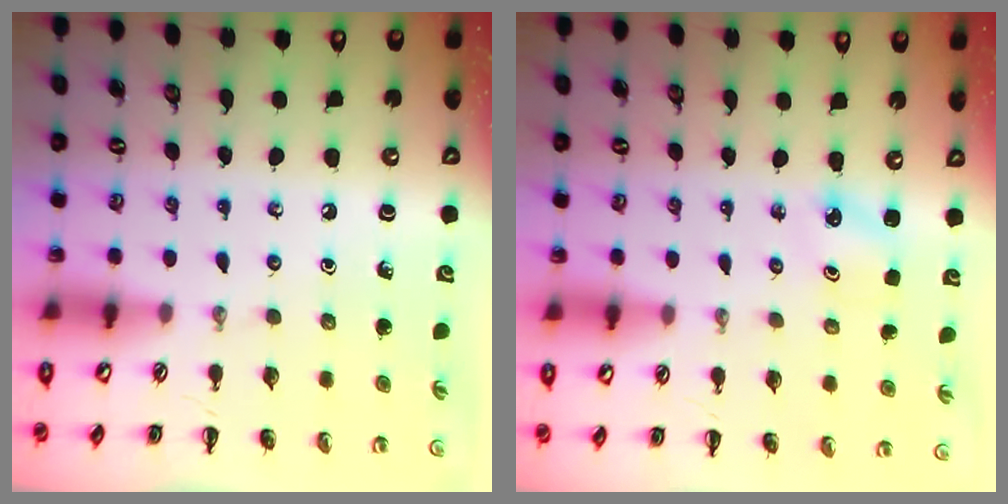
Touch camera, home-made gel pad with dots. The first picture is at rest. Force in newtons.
{"total": 1.8, "press": 1.7, "slide": 0.5}